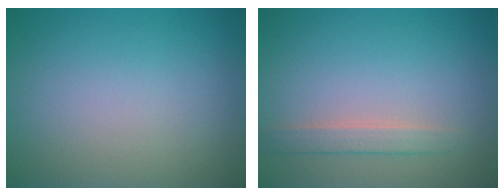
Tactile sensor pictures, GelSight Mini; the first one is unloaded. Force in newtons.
{"total": 1.7, "press": 1.7, "slide": 0.0}